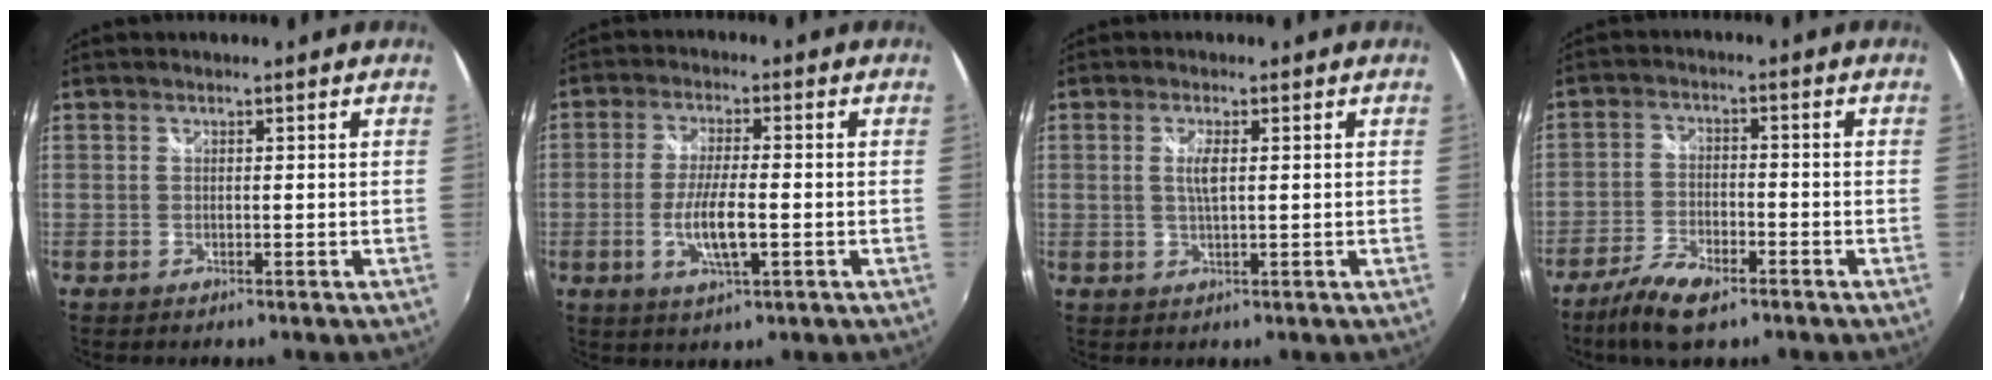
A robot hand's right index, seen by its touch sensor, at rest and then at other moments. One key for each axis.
{"total": 7.3, "fx": -1.9, "fy": 1.4, "fz": 6.9, "tx": -0.136, "ty": -0.008, "tz": -0.035}
{"total": 2.8, "fx": 0.4, "fy": 0.4, "fz": 2.7, "tx": -0.053, "ty": -0.003, "tz": 0.008}
{"total": 9.3, "fx": -6.3, "fy": 3.4, "fz": 5.9, "tx": -0.140, "ty": -0.017, "tz": -0.123}